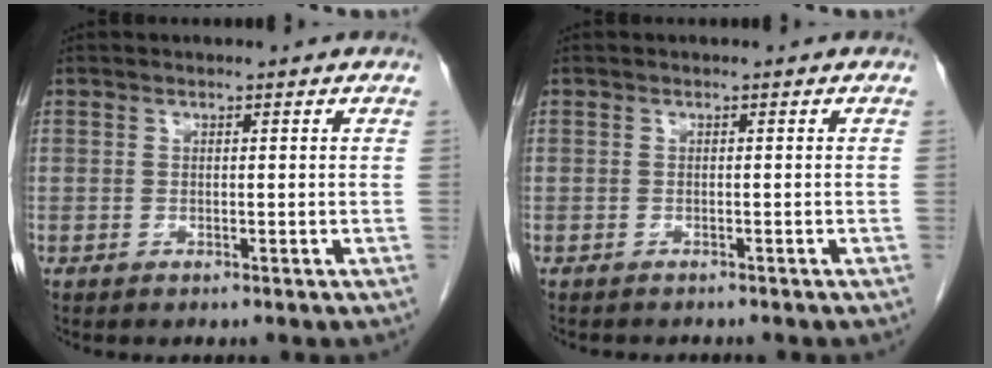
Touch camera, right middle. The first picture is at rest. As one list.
[{"total": 2.0, "force": [-1.9, 0.5, 0.6], "torque": [-0.013, -0.005, -0.021]}]